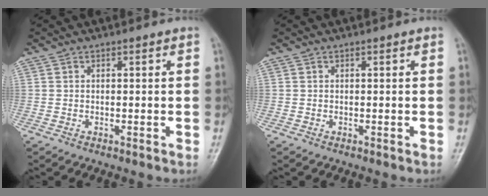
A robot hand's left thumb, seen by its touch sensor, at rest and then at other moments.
{"total": 0.0}